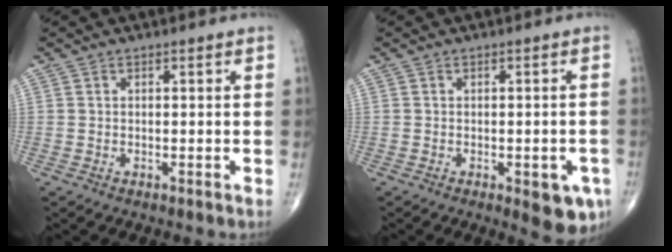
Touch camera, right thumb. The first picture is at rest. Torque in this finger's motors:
{"motor_torque": [1.01, 0.75, 0.03, -0.25, 0.17]}